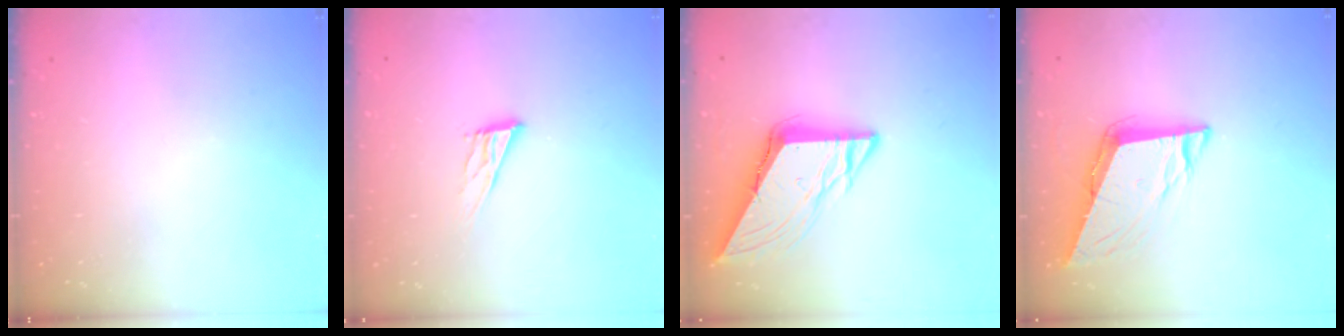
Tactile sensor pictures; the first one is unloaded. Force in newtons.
{"total": 9.3, "press": 9.0, "slide": 2.5}
{"total": 10.7, "press": 10.6, "slide": 1.3}
{"total": 9.8, "press": 9.3, "slide": 3.0}